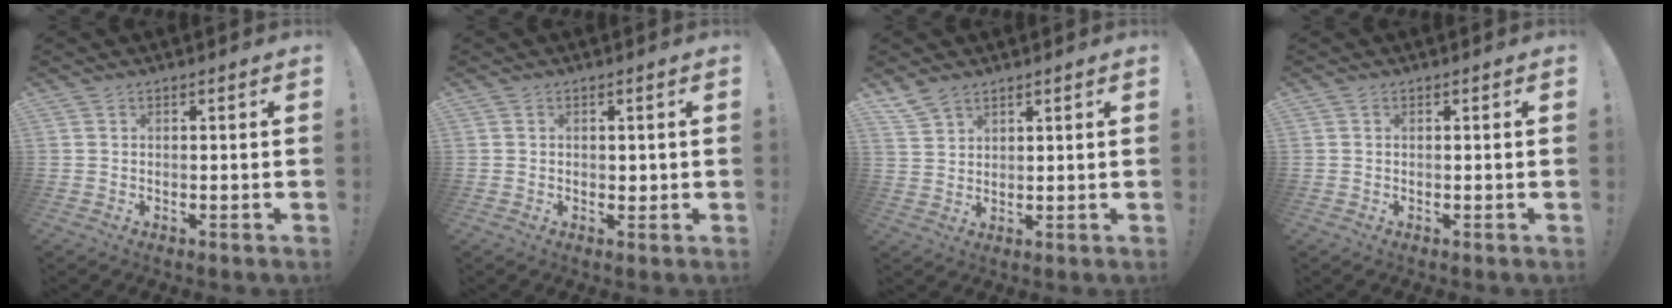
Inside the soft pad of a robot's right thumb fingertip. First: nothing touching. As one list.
[{"total": 1.1, "force": [0.2, 0.9, 0.5], "torque": [0.000, 0.000, 0.002]}, {"total": 4.8, "force": [3.9, 2.3, 1.5], "torque": [-0.031, -0.018, 0.076]}, {"total": 0.0}]